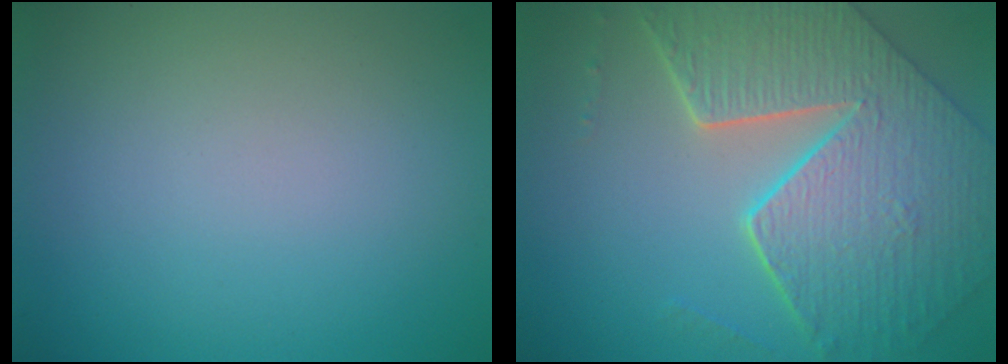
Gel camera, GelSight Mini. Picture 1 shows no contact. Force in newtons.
{"total": 9.1, "press": 6.5, "slide": 6.3}